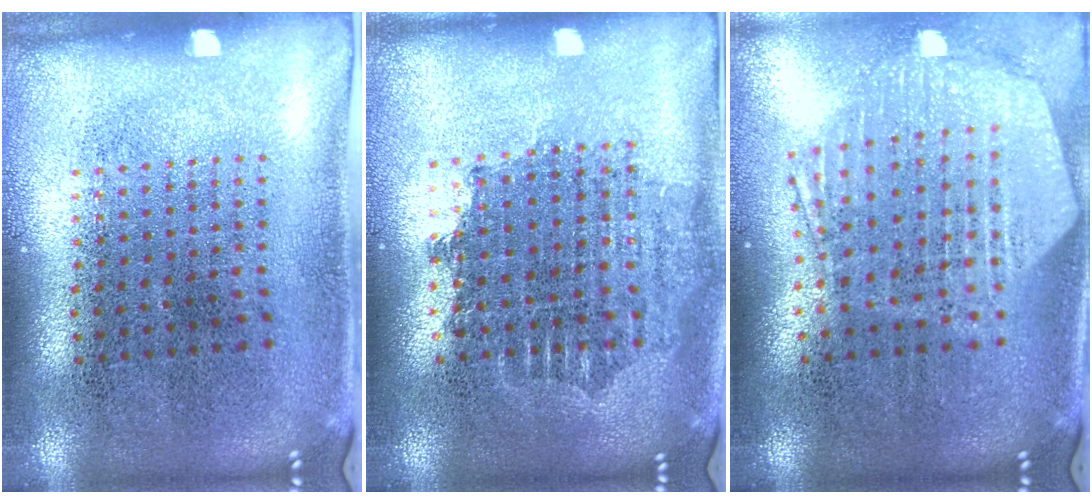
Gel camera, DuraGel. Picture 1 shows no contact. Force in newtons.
{"total": 1.7, "press": 1.4, "slide": 1.0}
{"total": 1.4, "press": 1.4, "slide": 0.4}